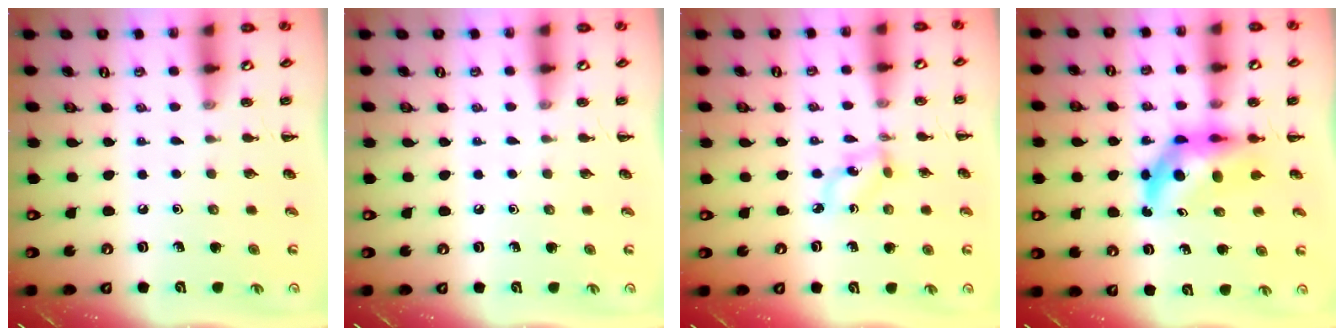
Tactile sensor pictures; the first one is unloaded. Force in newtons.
{"total": 0.7, "press": 0.6, "slide": 0.4}
{"total": 2.3, "press": 2.2, "slide": 0.5}
{"total": 7.9, "press": 7.8, "slide": 1.6}